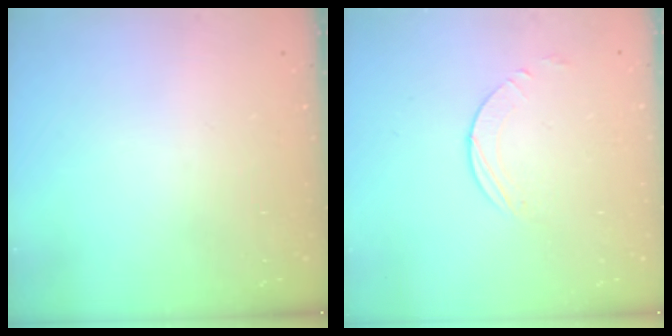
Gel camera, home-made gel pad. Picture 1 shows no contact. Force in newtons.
{"total": 4.8, "press": 4.8, "slide": 0.5}